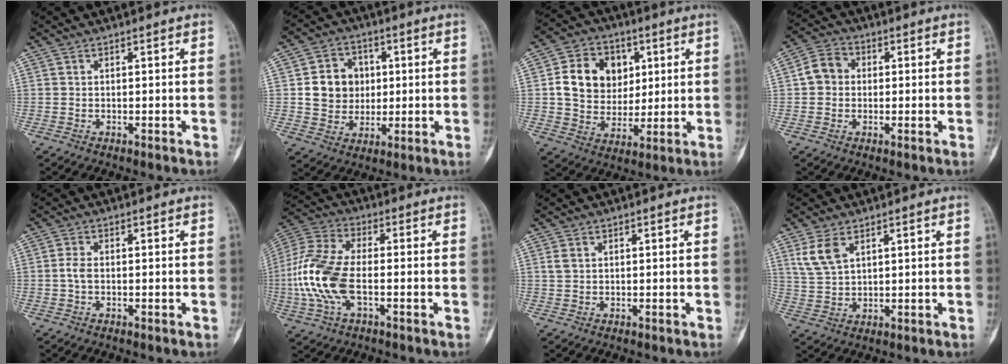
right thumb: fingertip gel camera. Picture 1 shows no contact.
{"total": 10.0, "force": [1.2, 8.9, 4.5], "torque": [-0.033, 0.002, 0.023]}
{"total": 13.7, "force": [3.1, 11.3, 7.2], "torque": [-0.084, -0.001, 0.056]}
{"total": 5.8, "force": [0.2, 5.1, 2.8], "torque": [-0.036, 0.015, -0.008]}
{"total": 2.1, "force": [-0.3, 1.2, 1.7], "torque": [-0.036, 0.003, -0.010]}
{"total": 14.6, "force": [-2.5, 7.1, 12.5], "torque": [-0.283, 0.020, -0.051]}
{"total": 1.4, "force": [0.5, 0.9, 0.8], "torque": [-0.020, 0.005, 0.014]}
{"total": 5.7, "force": [2.9, 3.1, 3.7], "torque": [-0.075, -0.006, 0.068]}